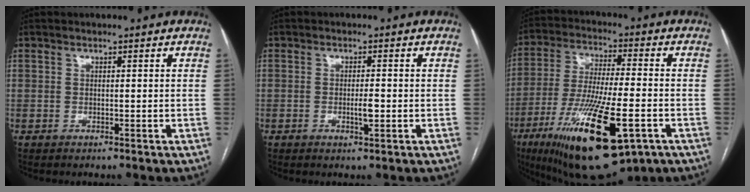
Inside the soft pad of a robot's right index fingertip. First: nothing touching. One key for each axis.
{"total": 2.1, "fx": -0.4, "fy": 0.4, "fz": 2.0, "tx": -0.039, "ty": 0.000, "tz": -0.004}
{"total": 21.3, "fx": -9.8, "fy": 4.8, "fz": 18.4, "tx": -0.338, "ty": -0.038, "tz": -0.156}